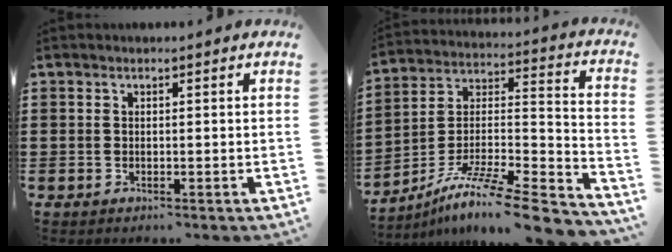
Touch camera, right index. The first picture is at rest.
{"total": 10.8, "force": [-8.2, 1.0, 7.0], "torque": [-0.118, 0.005, -0.157]}